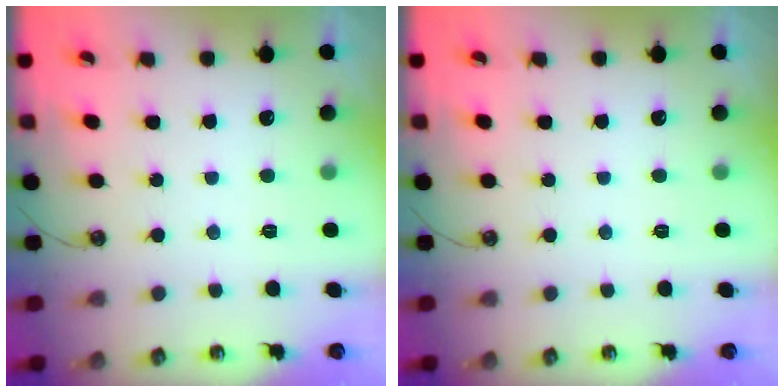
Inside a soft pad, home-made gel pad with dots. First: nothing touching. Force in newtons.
{"total": 0.0}